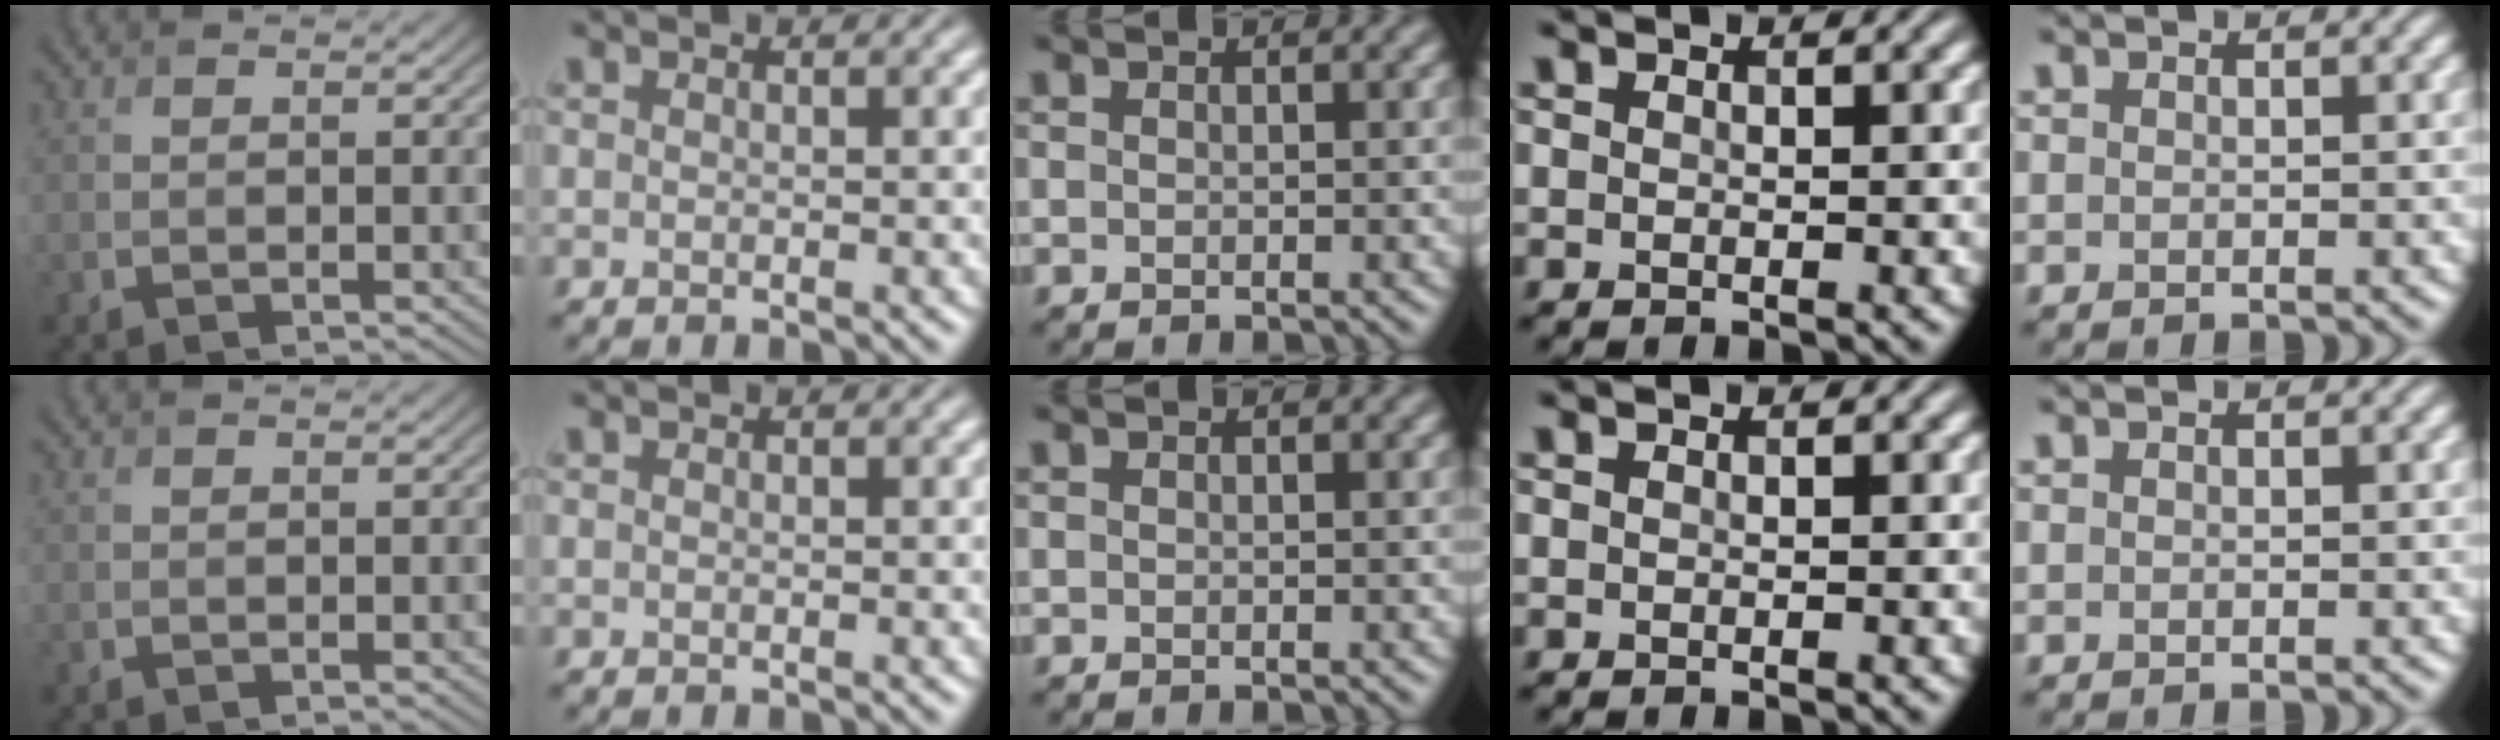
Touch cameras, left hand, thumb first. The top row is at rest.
{}